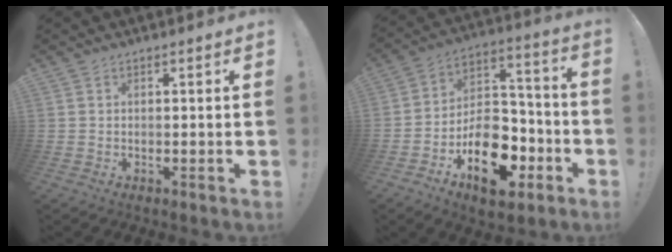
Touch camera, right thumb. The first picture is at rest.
{"total": 19.4, "force": [-9.5, 12.0, 11.9], "torque": [-0.175, 0.075, -0.142]}